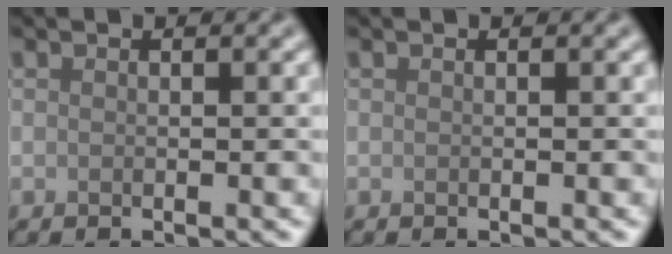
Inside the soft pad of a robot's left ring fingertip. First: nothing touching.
{"total": 0.0}